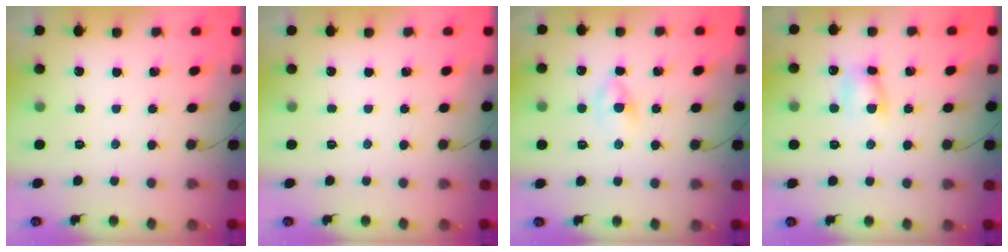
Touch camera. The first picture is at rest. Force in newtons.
{"total": 0.0}
{"total": 2.2, "press": 1.9, "slide": 1.1}
{"total": 5.7, "press": 5.7, "slide": 0.2}